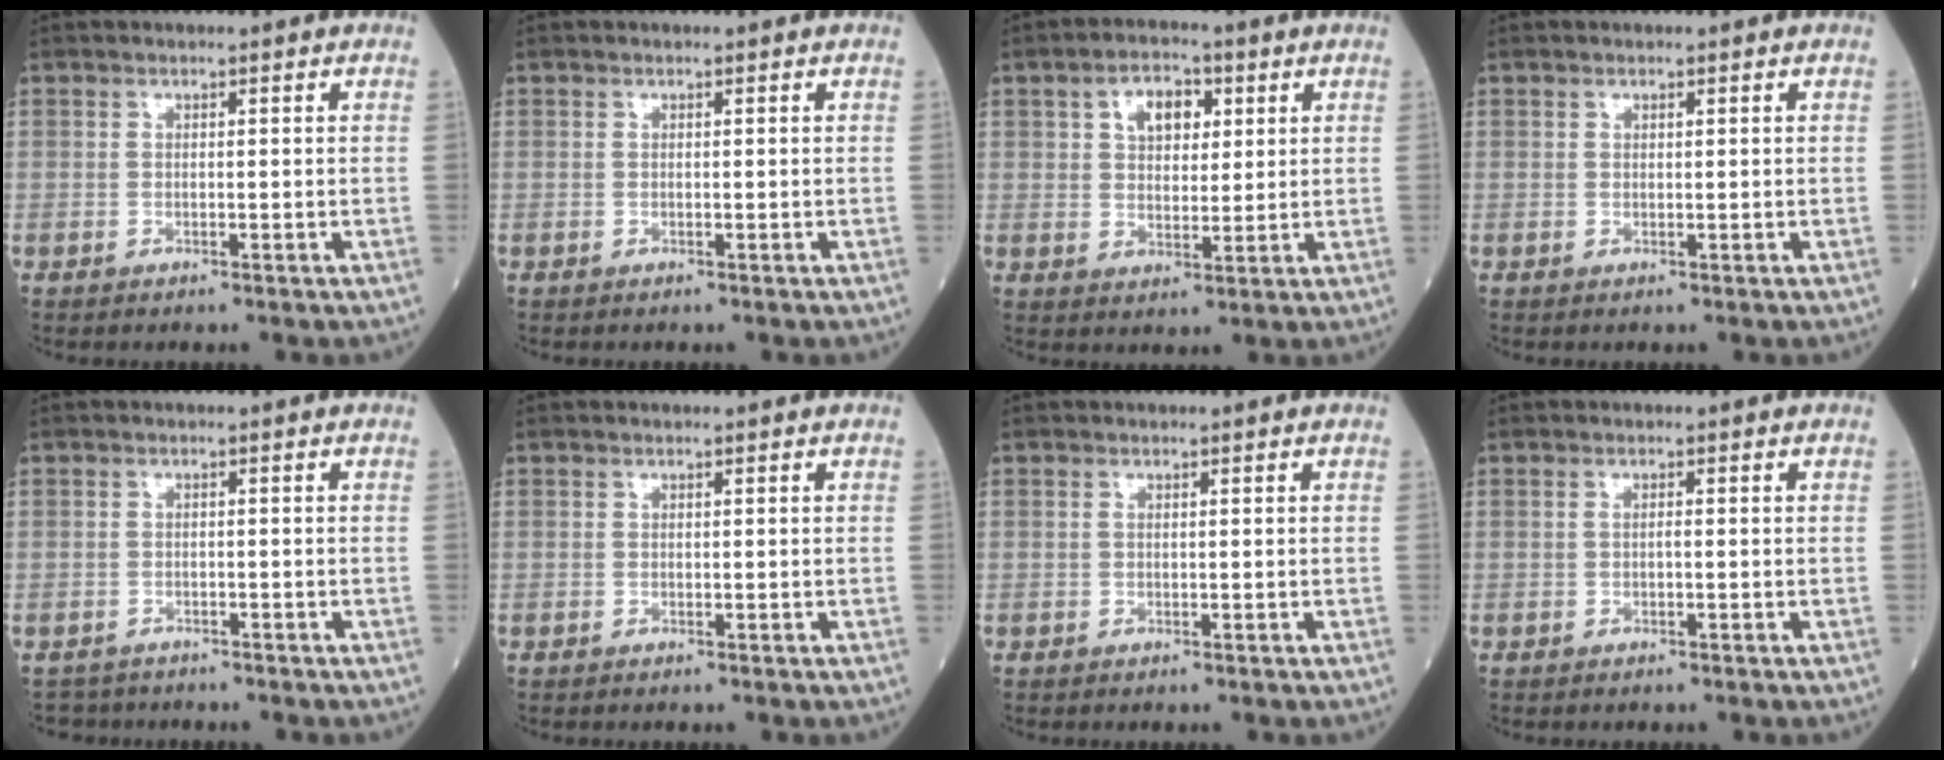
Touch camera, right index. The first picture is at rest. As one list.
[{"total": 0.0}, {"total": 6.2, "force": [2.3, 3.7, 4.3], "torque": [-0.069, 0.014, 0.040]}, {"total": 0.0}, {"total": 2.7, "force": [-2.4, 1.0, -0.8], "torque": [0.009, -0.002, -0.046]}, {"total": 0.0}, {"total": 0.0}, {"total": 0.7, "force": [-0.1, 0.1, 0.6], "torque": [-0.012, 0.001, -0.001]}]